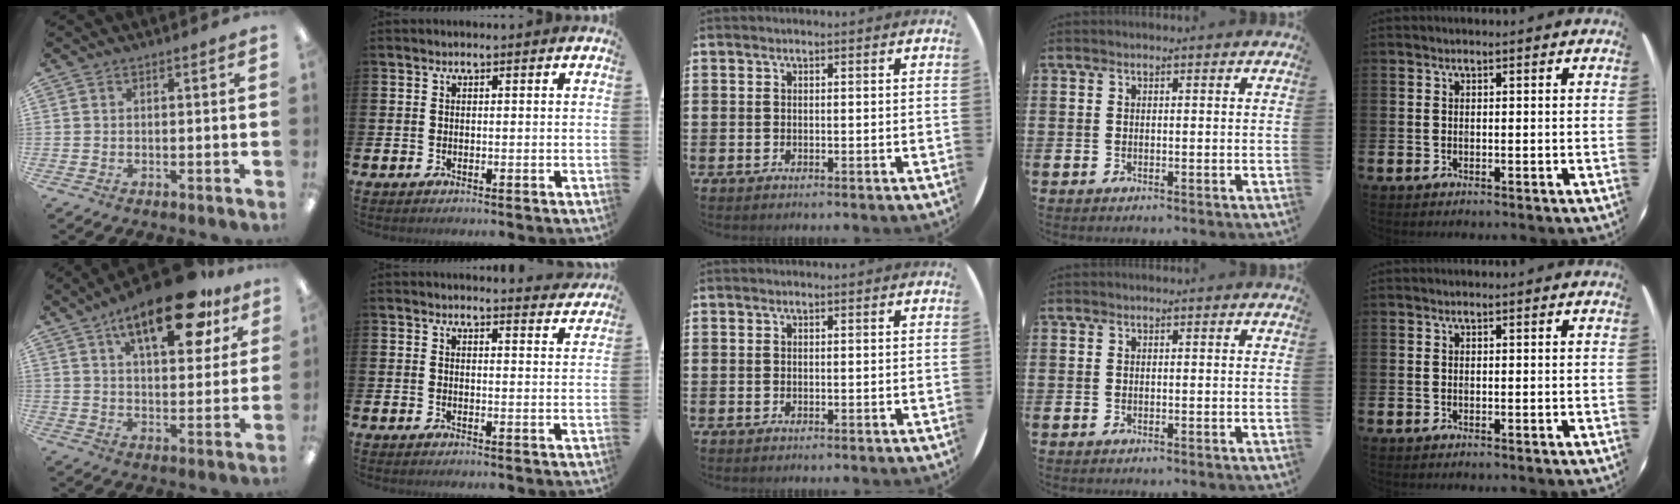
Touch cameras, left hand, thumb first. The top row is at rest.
{"thumb": {"total": 19.3, "force": [11.2, 7.8, 13.7], "torque": [-0.194, -0.050, 0.175]}, "index": {"total": 3.0, "force": [3.0, 0.1, 0.0], "torque": [0.016, -0.026, 0.049]}}